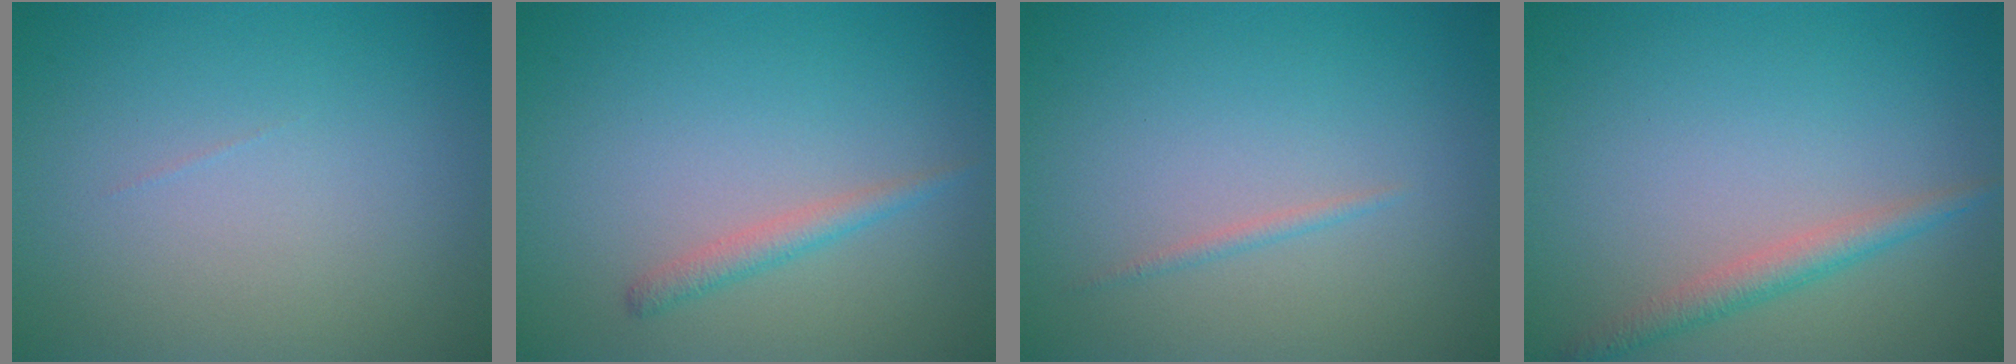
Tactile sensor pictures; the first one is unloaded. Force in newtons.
{"total": 1.5, "press": 1.5, "slide": 0.1}
{"total": 0.6, "press": 0.6, "slide": 0.0}
{"total": 2.2, "press": 2.2, "slide": 0.1}